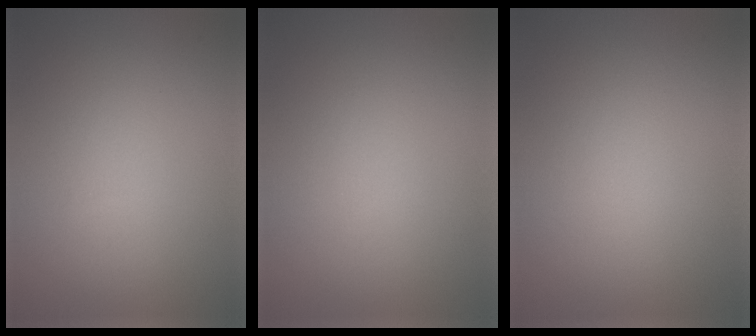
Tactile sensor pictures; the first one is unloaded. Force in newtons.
{"total": 0.0}
{"total": 0.0}